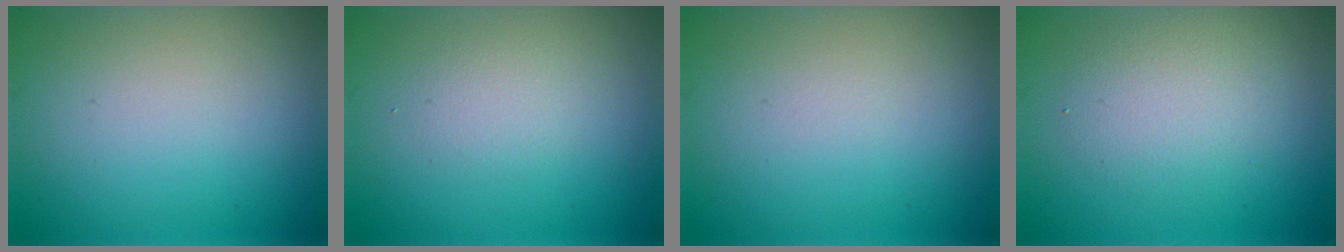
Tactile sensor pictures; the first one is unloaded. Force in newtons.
{"total": 1.5, "press": 1.5, "slide": 0.1}
{"total": 0.0}
{"total": 3.2, "press": 3.2, "slide": 0.1}